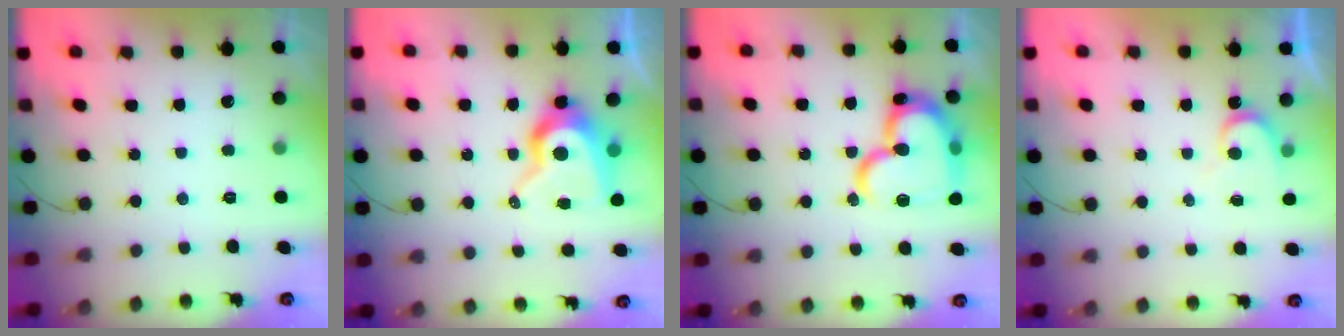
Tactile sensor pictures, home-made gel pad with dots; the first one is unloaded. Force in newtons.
{"total": 12.3, "press": 12.3, "slide": 1.1}
{"total": 24.5, "press": 24.4, "slide": 2.5}
{"total": 5.7, "press": 5.7, "slide": 0.2}